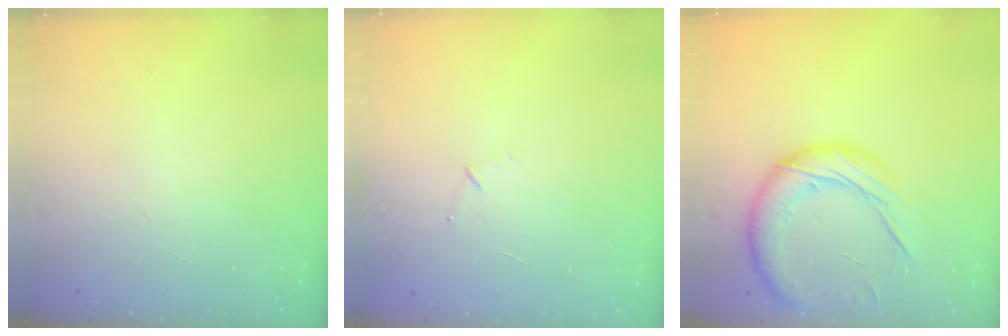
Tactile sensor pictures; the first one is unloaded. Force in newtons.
{"total": 3.8, "press": 3.7, "slide": 1.0}
{"total": 18.1, "press": 17.9, "slide": 2.8}